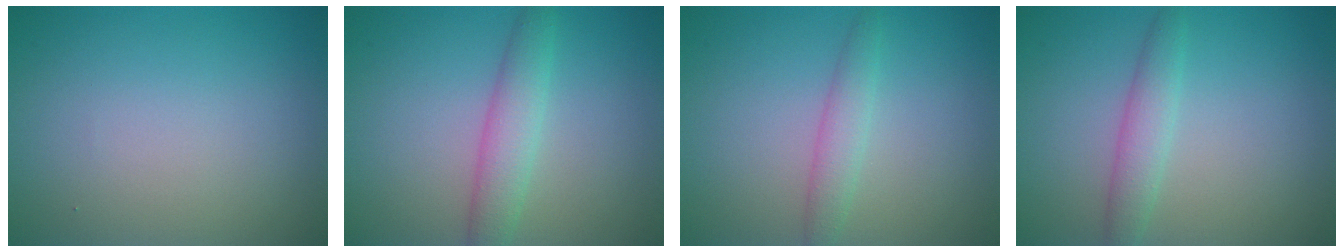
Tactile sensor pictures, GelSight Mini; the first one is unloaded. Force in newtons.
{"total": 3.1, "press": 3.1, "slide": 0.1}
{"total": 1.9, "press": 1.9, "slide": 0.1}
{"total": 2.3, "press": 2.3, "slide": 0.1}